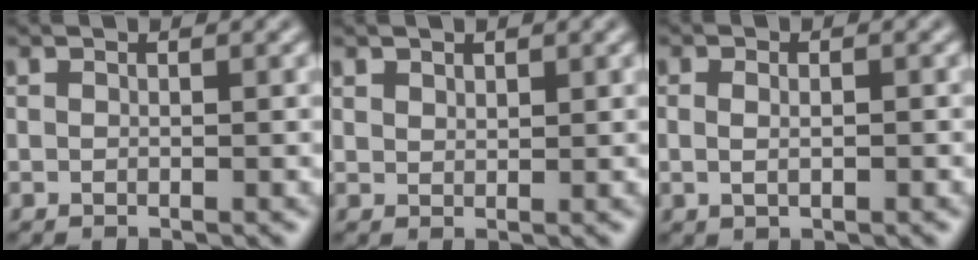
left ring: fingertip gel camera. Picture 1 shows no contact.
{"total": 1.0, "force": [0.9, 0.5, 0.2], "torque": [-0.005, -0.001, 0.018]}
{"total": 1.6, "force": [0.1, 0.8, 1.4], "torque": [-0.023, -0.003, -0.003]}